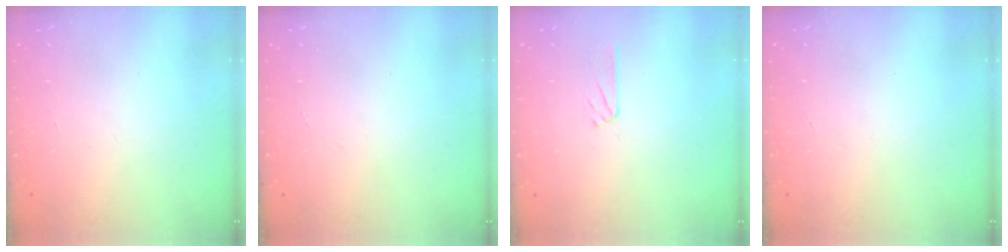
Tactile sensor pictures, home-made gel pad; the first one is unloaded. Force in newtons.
{"total": 0.0}
{"total": 2.5, "press": 2.5, "slide": 0.2}
{"total": 0.0}